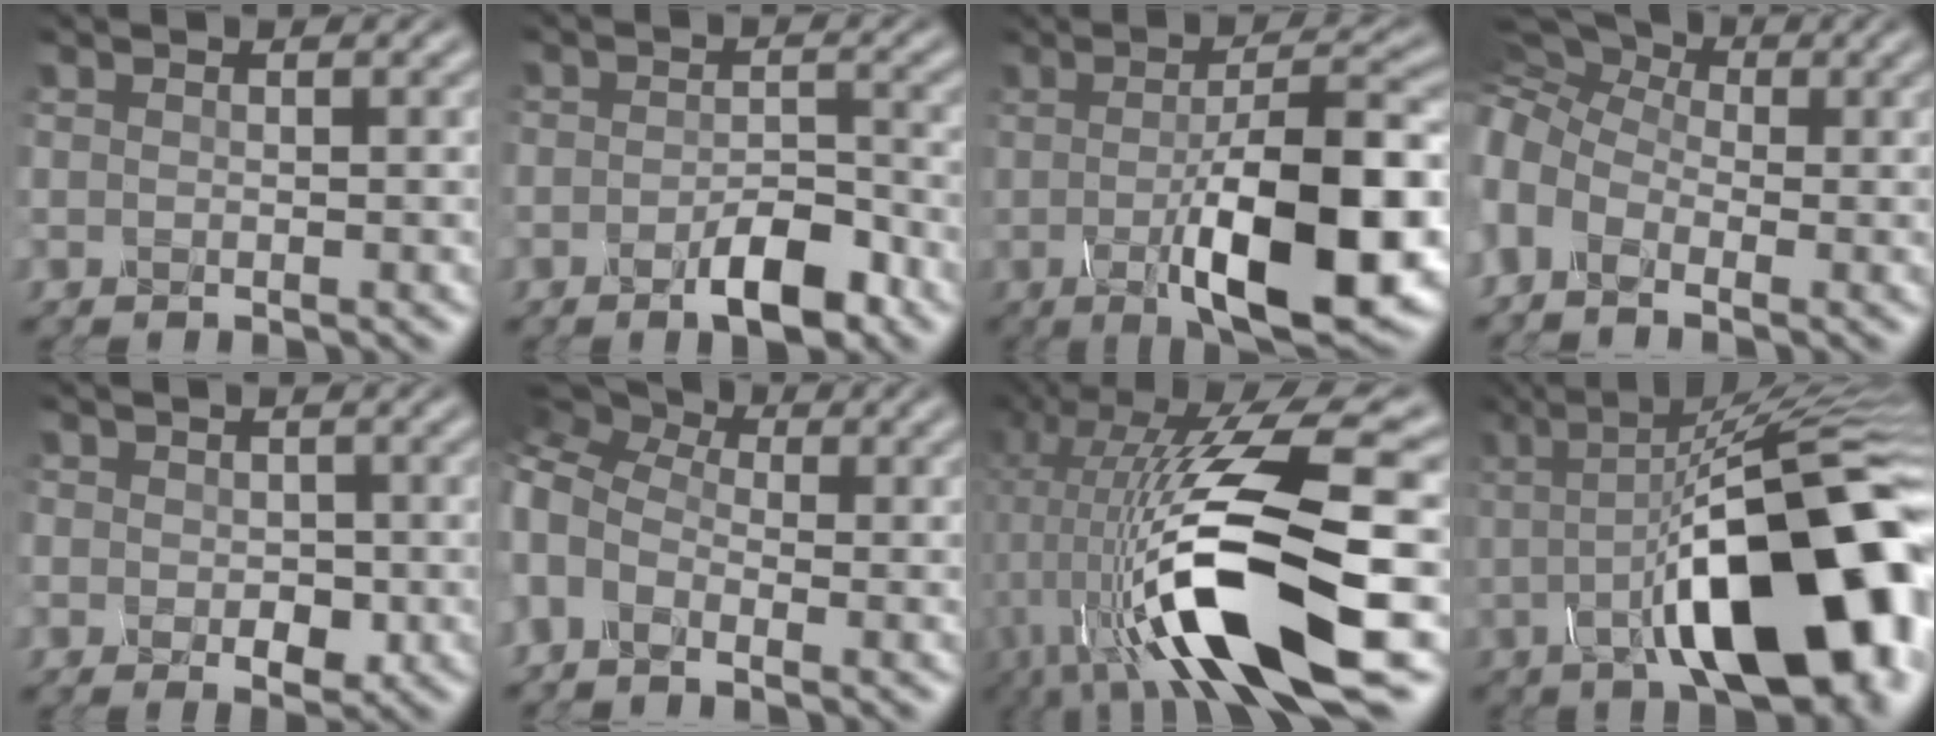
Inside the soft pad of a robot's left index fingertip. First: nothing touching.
{"total": 4.3, "force": [-2.4, 2.0, 3.0], "torque": [-0.037, 0.006, -0.041]}
{"total": 12.7, "force": [-2.1, 3.7, 12.0], "torque": [-0.171, -0.009, -0.035]}
{"total": 8.6, "force": [0.2, 6.3, 5.9], "torque": [-0.128, 0.028, -0.012]}
{"total": 3.2, "force": [0.0, 2.7, 1.8], "torque": [-0.012, 0.000, -0.005]}
{"total": 6.9, "force": [1.5, 4.5, 5.0], "torque": [-0.118, 0.029, 0.008]}
{"total": 15.8, "force": [-3.3, 4.8, 14.7], "torque": [-0.275, 0.008, -0.054]}
{"total": 16.2, "force": [-2.4, 5.6, 15.0], "torque": [-0.180, 0.022, -0.039]}